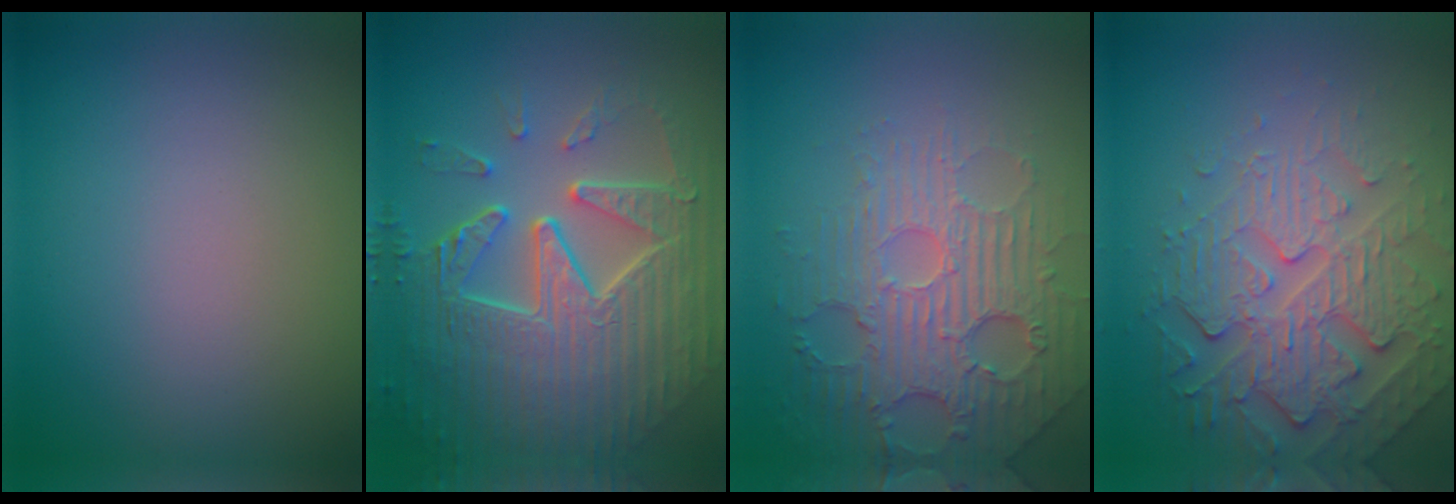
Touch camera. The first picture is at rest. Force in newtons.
{"total": 9.4, "press": 6.4, "slide": 6.9}
{"total": 4.7, "press": 4.2, "slide": 2.1}
{"total": 6.0, "press": 4.8, "slide": 3.7}